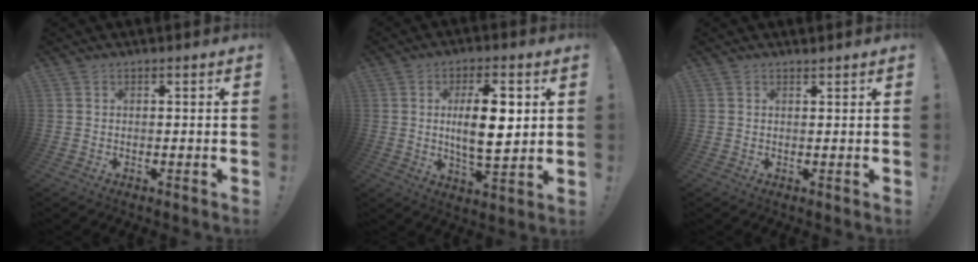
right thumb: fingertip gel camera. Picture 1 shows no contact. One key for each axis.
{"total": 13.1, "fx": 2.0, "fy": 5.0, "fz": 11.9, "tx": -0.197, "ty": -0.011, "tz": 0.025}
{"total": 0.9, "fx": 0.8, "fy": -0.3, "fz": 0.0, "tx": 0.007, "ty": -0.006, "tz": 0.014}